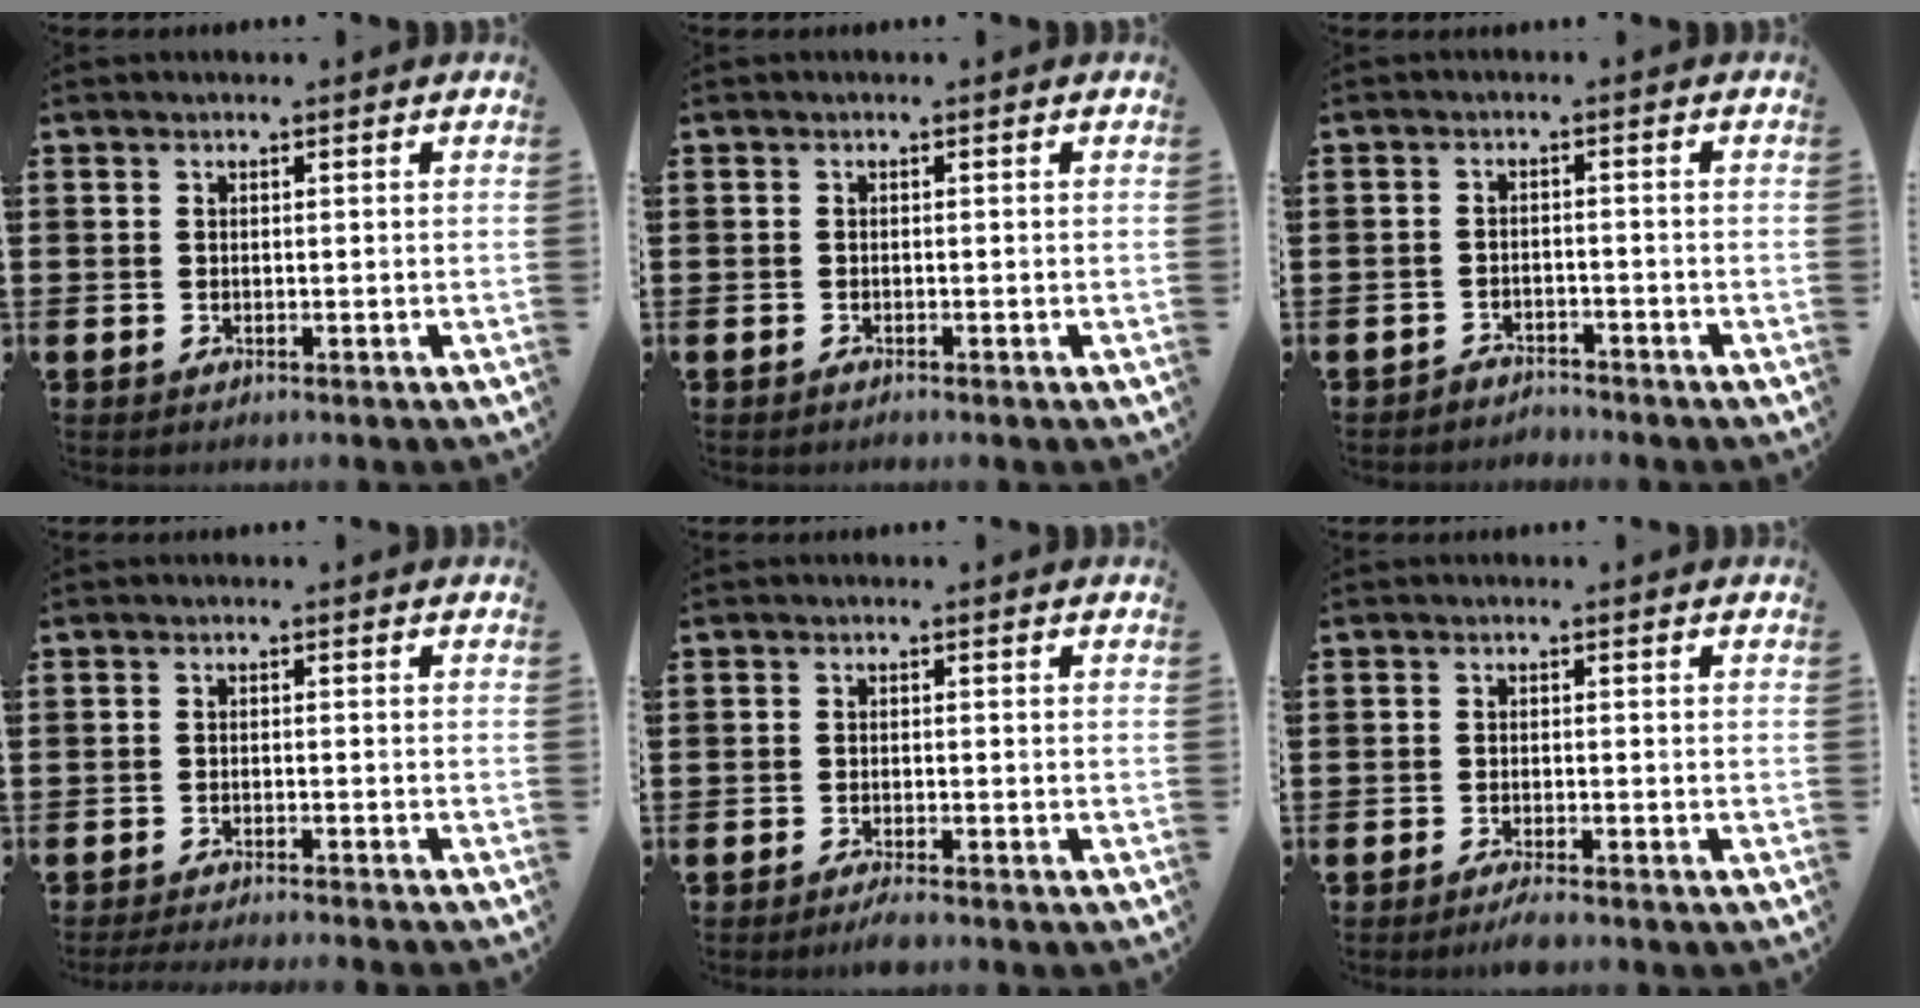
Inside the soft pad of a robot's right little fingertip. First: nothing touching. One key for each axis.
{"total": 0.0}
{"total": 2.1, "fx": -2.0, "fy": 0.2, "fz": -0.5, "tx": -0.001, "ty": 0.005, "tz": -0.047}
{"total": 1.7, "fx": -1.6, "fy": -0.2, "fz": 0.5, "tx": -0.006, "ty": 0.002, "tz": -0.031}
{"total": 1.5, "fx": -1.2, "fy": 0.1, "fz": 0.9, "tx": -0.016, "ty": 0.001, "tz": -0.023}
{"total": 1.7, "fx": -1.3, "fy": 0.1, "fz": 1.1, "tx": -0.020, "ty": 0.002, "tz": -0.025}